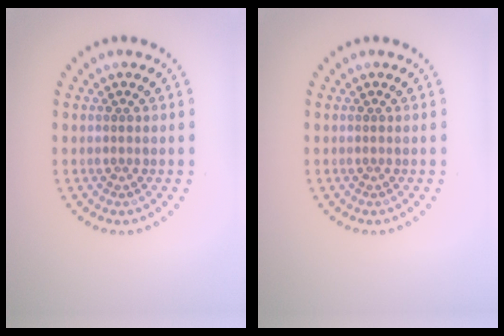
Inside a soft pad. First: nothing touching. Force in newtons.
{"total": 0.0}